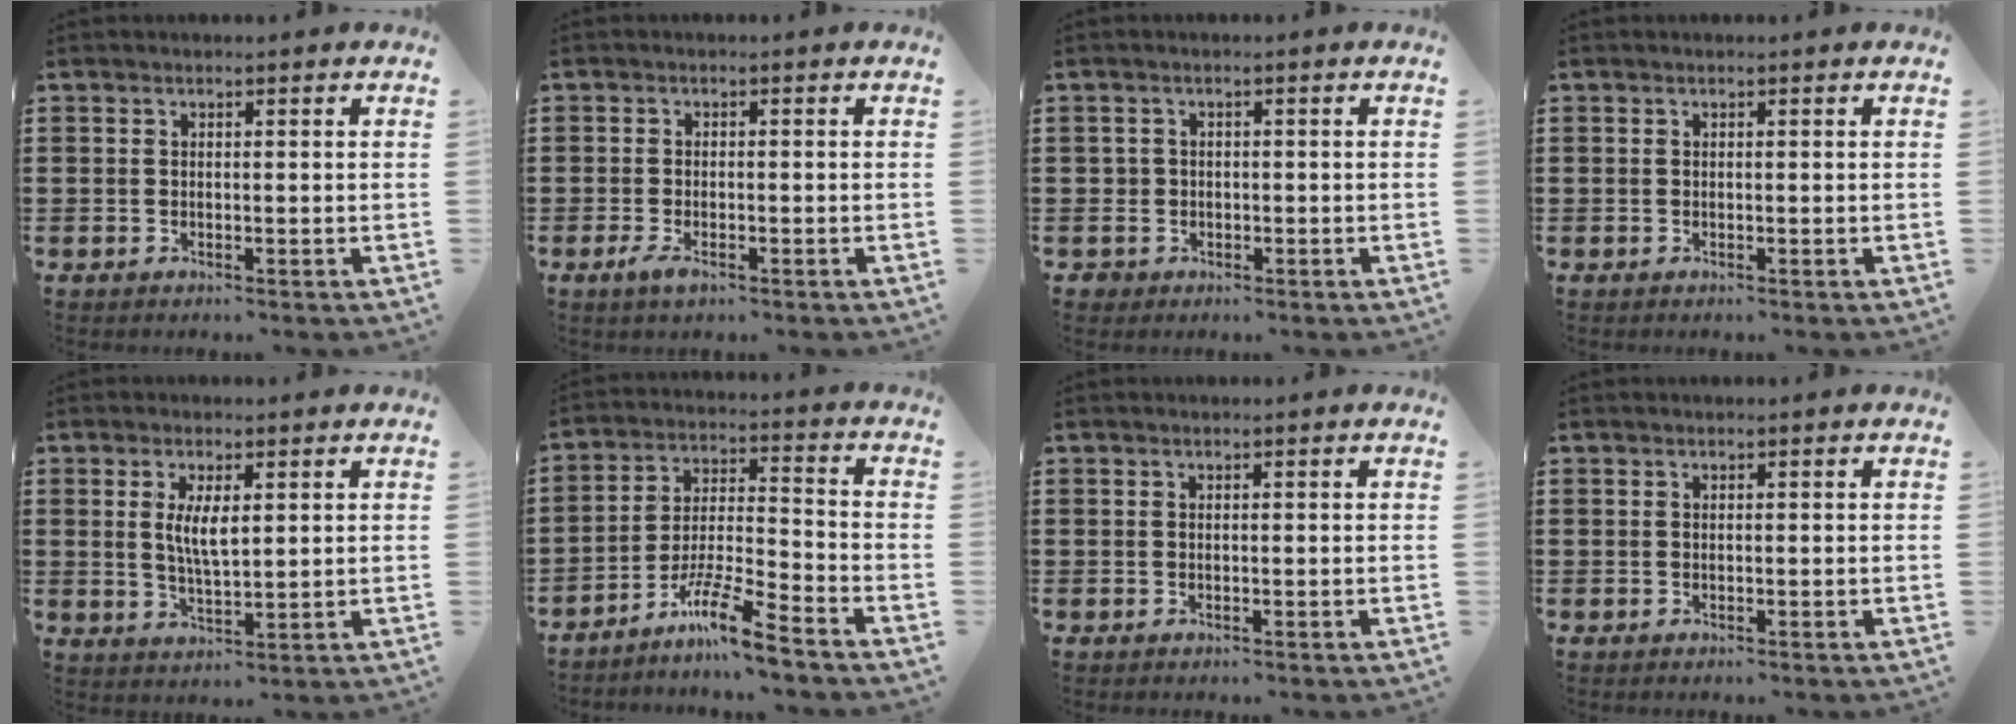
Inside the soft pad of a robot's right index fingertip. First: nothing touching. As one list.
[{"total": 1.9, "force": [-1.1, 0.7, 1.4], "torque": [-0.033, -0.004, -0.023]}, {"total": 1.9, "force": [-0.8, 1.7, 0.0], "torque": [-0.008, 0.005, -0.021]}, {"total": 0.0}, {"total": 4.6, "force": [1.0, 1.5, 4.2], "torque": [-0.078, 0.000, 0.015]}, {"total": 9.2, "force": [-7.4, 0.3, 5.4], "torque": [-0.109, 0.003, -0.145]}, {"total": 0.0}, {"total": 0.0}]